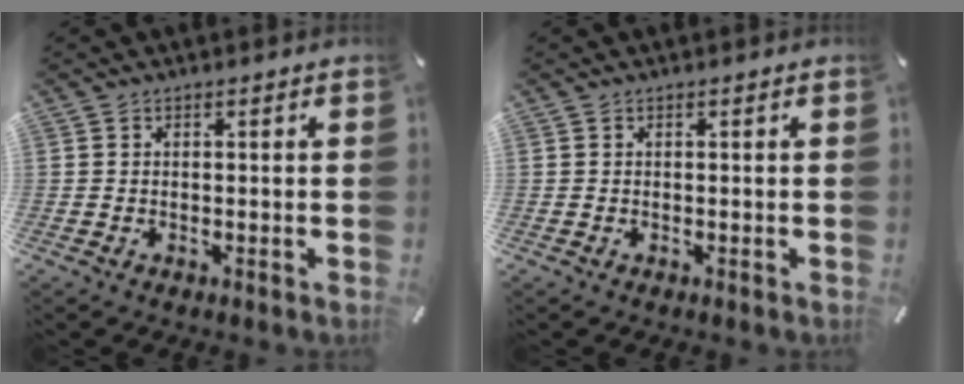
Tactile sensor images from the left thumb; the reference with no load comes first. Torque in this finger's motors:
{"motor_torque": [0.00, 0.00, 0.00, 0.00, 0.00]}